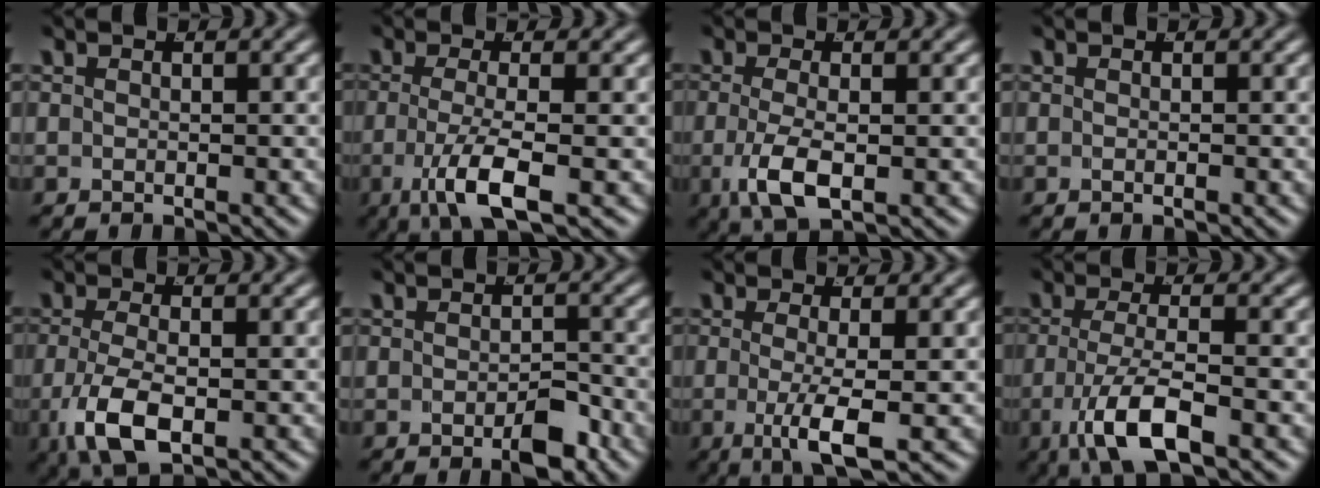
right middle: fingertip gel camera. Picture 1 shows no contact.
{"total": 4.9, "force": [-1.9, 0.8, 4.4], "torque": [-0.088, -0.024, -0.020]}
{"total": 4.2, "force": [-1.3, 1.5, 3.8], "torque": [-0.081, -0.022, -0.010]}
{"total": 0.0}
{"total": 5.4, "force": [-1.8, 2.4, 4.5], "torque": [-0.102, -0.029, -0.012]}
{"total": 2.6, "force": [-1.4, 0.9, 2.0], "torque": [-0.024, -0.004, -0.024]}
{"total": 4.2, "force": [-1.4, 0.5, 4.0], "torque": [-0.079, -0.025, -0.013]}
{"total": 5.6, "force": [-2.4, 1.4, 4.9], "torque": [-0.091, -0.023, -0.026]}